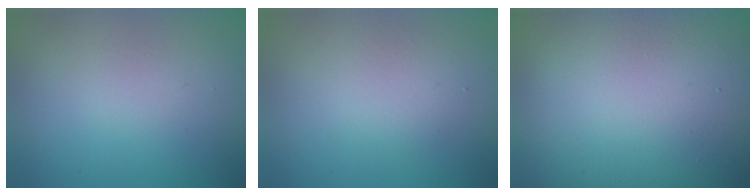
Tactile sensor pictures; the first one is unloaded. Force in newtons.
{"total": 2.5, "press": 2.5, "slide": 0.2}
{"total": 23.4, "press": 23.4, "slide": 1.4}